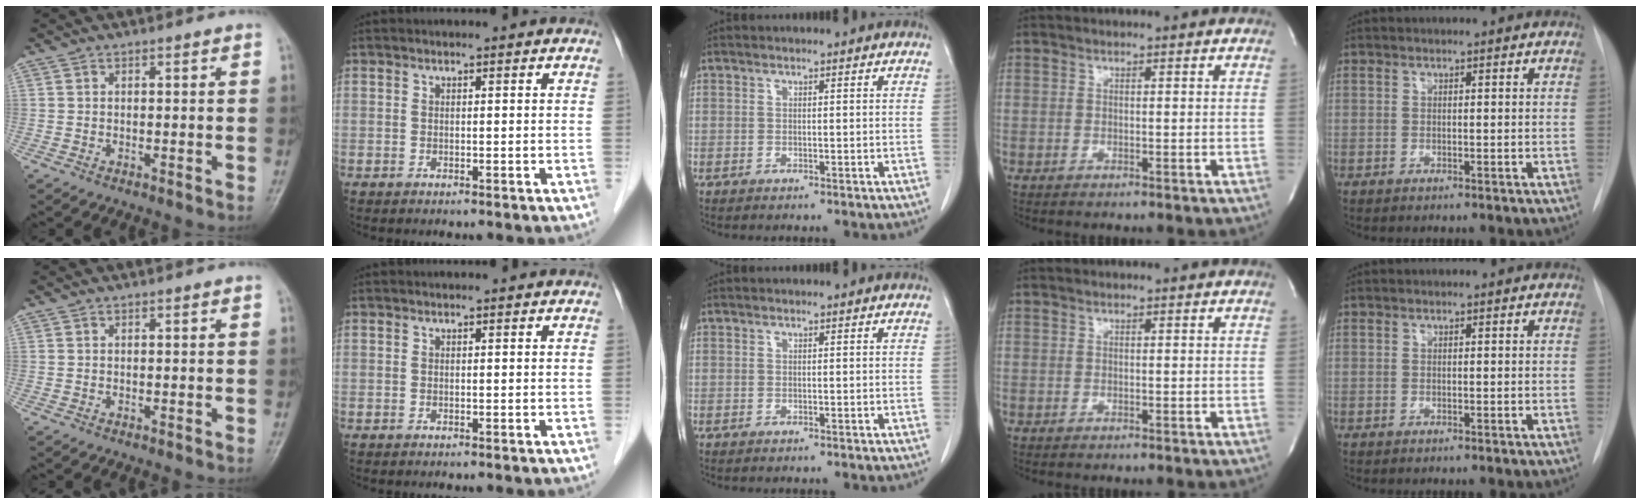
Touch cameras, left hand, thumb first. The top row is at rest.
{}